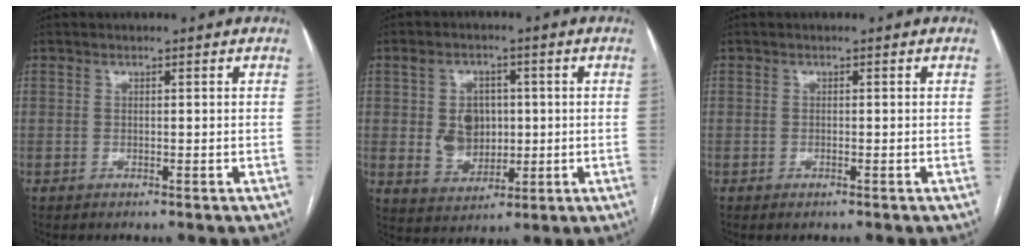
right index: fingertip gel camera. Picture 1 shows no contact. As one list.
[{"total": 7.3, "force": [0.5, 5.7, 4.5], "torque": [-0.081, 0.013, 0.022]}, {"total": 0.5, "force": [-0.4, 0.1, 0.4], "torque": [-0.008, -0.001, -0.005]}]